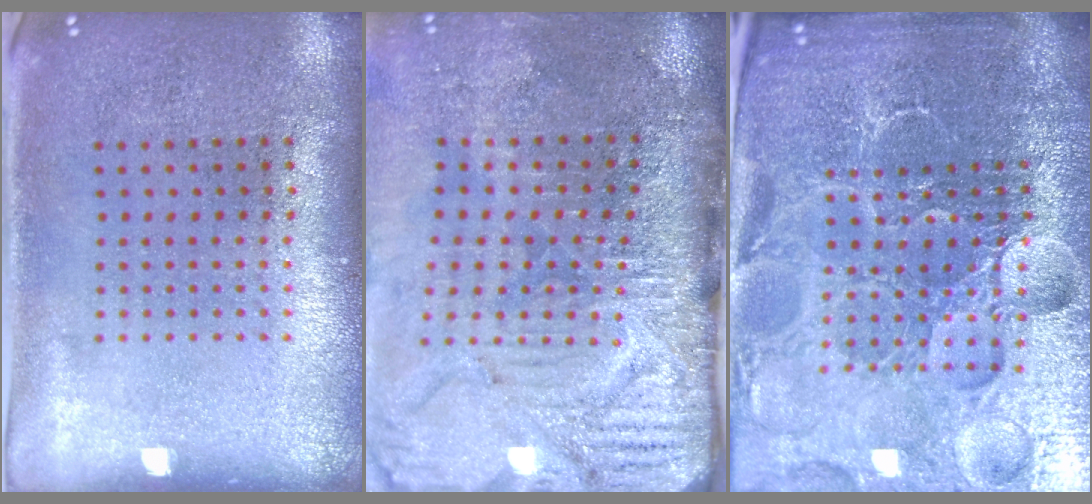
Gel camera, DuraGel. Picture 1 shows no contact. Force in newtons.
{"total": 5.1, "press": 4.2, "slide": 2.9}
{"total": 6.7, "press": 5.9, "slide": 3.1}